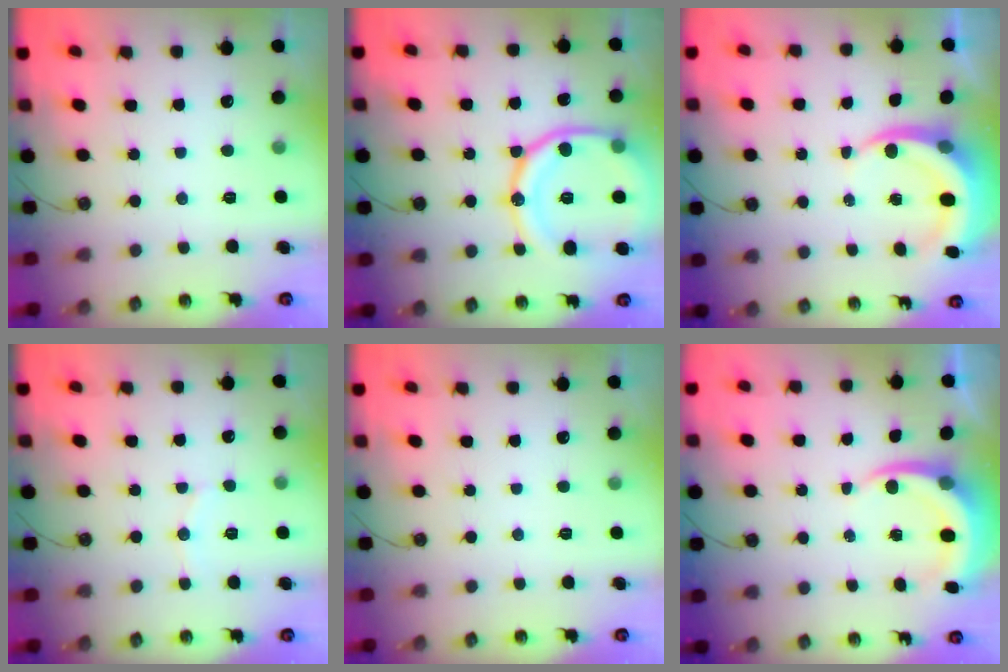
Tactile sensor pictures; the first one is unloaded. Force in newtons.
{"total": 19.6, "press": 19.5, "slide": 2.1}
{"total": 6.8, "press": 6.7, "slide": 0.6}
{"total": 5.4, "press": 5.4, "slide": 0.5}
{"total": 0.0}
{"total": 7.0, "press": 7.0, "slide": 0.6}